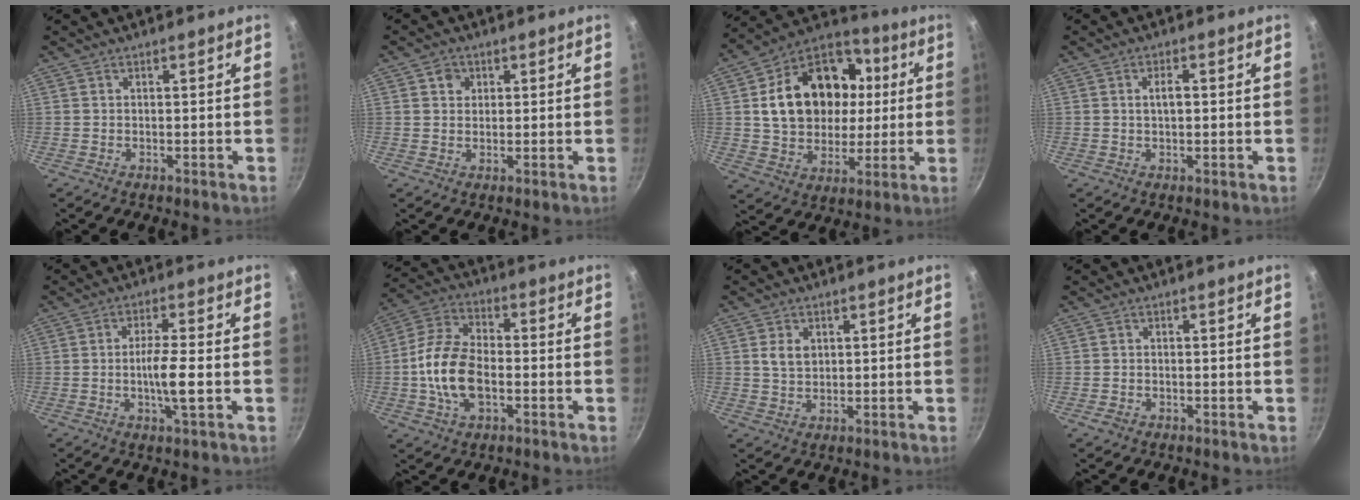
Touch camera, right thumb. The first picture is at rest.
{"total": 2.9, "force": [1.1, 2.6, 0.9], "torque": [-0.001, 0.001, 0.017]}
{"total": 22.2, "force": [3.3, 17.3, 13.6], "torque": [-0.203, 0.028, 0.058]}
{"total": 2.7, "force": [0.3, 1.2, 2.4], "torque": [-0.042, 0.005, 0.001]}
{"total": 6.2, "force": [-1.1, 0.7, 6.0], "torque": [-0.115, 0.007, -0.022]}
{"total": 13.1, "force": [-2.2, 7.7, 10.3], "torque": [-0.192, 0.029, -0.053]}
{"total": 3.9, "force": [1.1, 2.8, 2.4], "torque": [-0.034, -0.004, 0.021]}
{"total": 1.3, "force": [-0.7, 0.9, 0.5], "torque": [-0.014, 0.002, -0.011]}